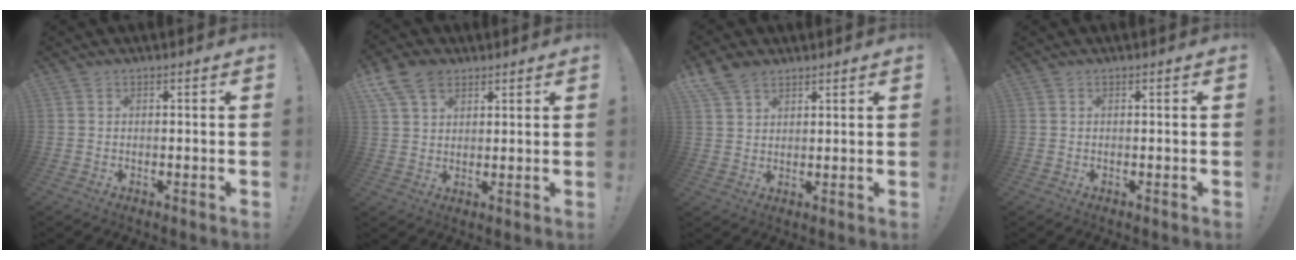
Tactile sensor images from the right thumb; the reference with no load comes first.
{"total": 9.5, "force": [5.4, 6.4, 4.6], "torque": [-0.081, -0.014, 0.108]}
{"total": 6.7, "force": [4.8, 3.8, 2.6], "torque": [-0.050, -0.016, 0.095]}
{"total": 0.0}